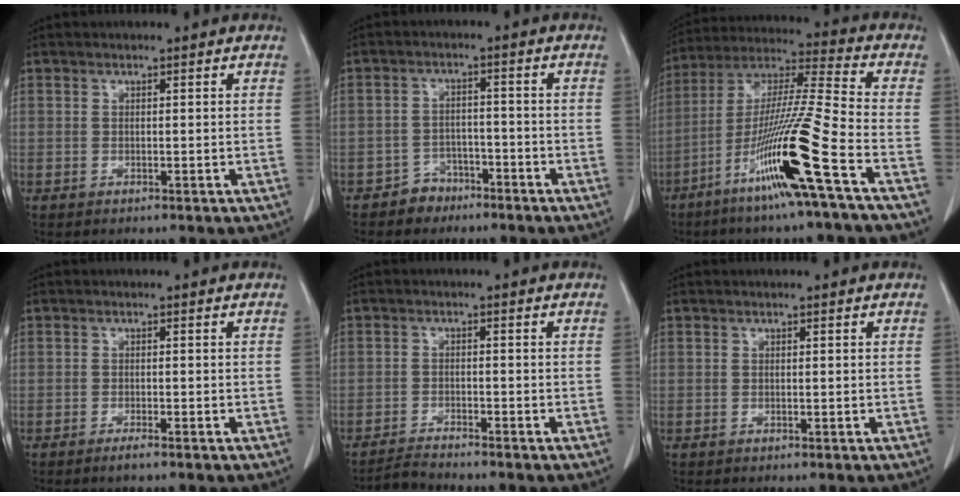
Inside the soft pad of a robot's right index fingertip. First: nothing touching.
{"total": 3.8, "force": [-2.8, 2.4, 0.2], "torque": [-0.006, 0.011, -0.045]}
{"total": 17.1, "force": [-8.0, -1.8, 15.0], "torque": [-0.296, -0.026, -0.152]}
{"total": 1.8, "force": [-1.4, -0.1, 1.1], "torque": [-0.025, -0.004, -0.025]}
{"total": 3.0, "force": [-2.9, -0.7, 0.2], "torque": [-0.007, -0.017, -0.055]}
{"total": 0.0}